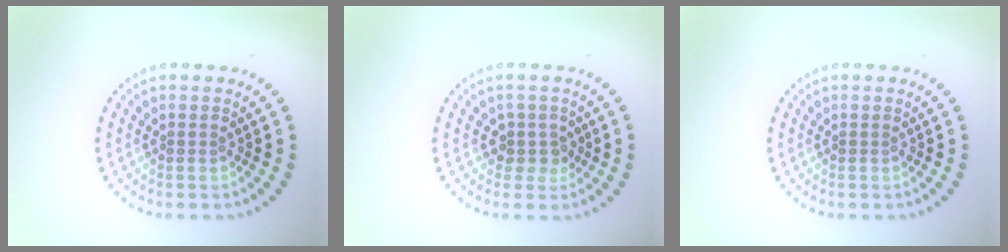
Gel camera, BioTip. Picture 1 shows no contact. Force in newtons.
{"total": 1.9, "press": 1.5, "slide": 1.1}
{"total": 0.0}